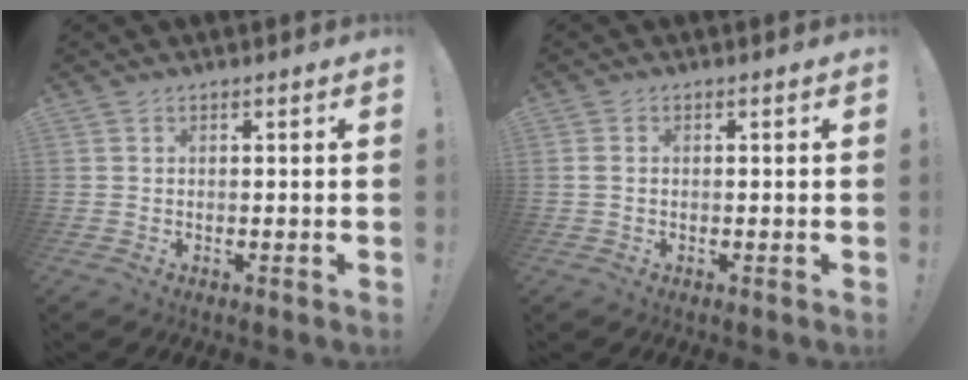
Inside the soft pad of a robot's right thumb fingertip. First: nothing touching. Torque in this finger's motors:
{"motor_torque": [-0.15, 0.05, -0.03, 0.14, 0.08]}